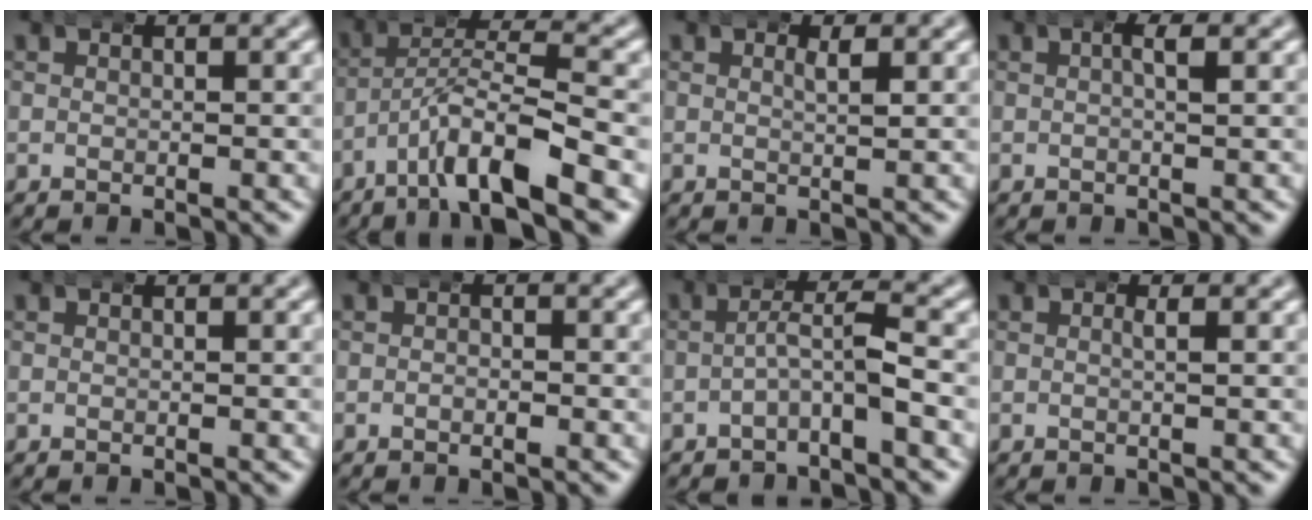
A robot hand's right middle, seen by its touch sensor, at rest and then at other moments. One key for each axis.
{"total": 6.4, "fx": -2.9, "fy": 1.8, "fz": 5.4, "tx": -0.087, "ty": 0.002, "tz": -0.054}
{"total": 1.6, "fx": 0.7, "fy": 0.5, "fz": 1.3, "tx": -0.018, "ty": 0.006, "tz": 0.007}
{"total": 1.4, "fx": 0.5, "fy": 0.2, "fz": 1.3, "tx": -0.017, "ty": 0.008, "tz": 0.003}
{"total": 0.0}
{"total": 0.8, "fx": -0.2, "fy": 0.6, "fz": 0.6, "tx": -0.007, "ty": 0.004, "tz": -0.010}
{"total": 2.1, "fx": -1.5, "fy": 0.0, "fz": 1.5, "tx": -0.028, "ty": 0.007, "tz": -0.031}
{"total": 0.9, "fx": 0.1, "fy": 0.2, "fz": 0.9, "tx": -0.015, "ty": 0.005, "tz": -0.002}